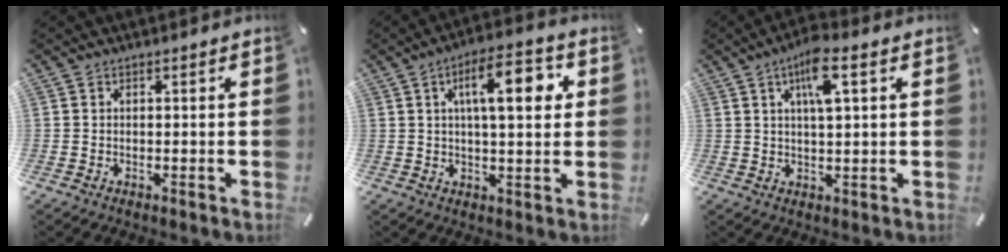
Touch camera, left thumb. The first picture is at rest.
{"total": 12.3, "force": [3.9, 4.2, 10.9], "torque": [-0.173, -0.002, 0.056]}
{"total": 7.6, "force": [3.2, 1.8, 6.6], "torque": [-0.119, 0.001, 0.050]}